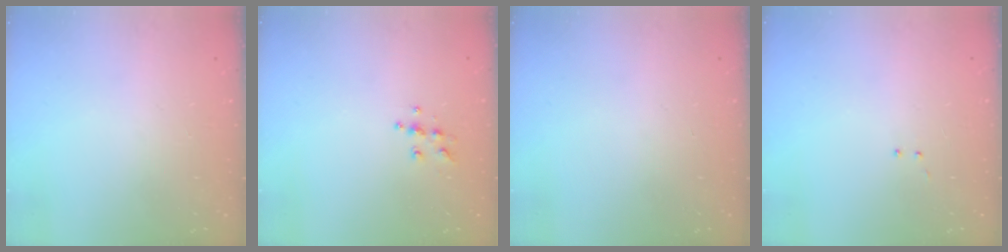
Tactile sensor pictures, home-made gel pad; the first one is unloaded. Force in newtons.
{"total": 6.9, "press": 6.9, "slide": 0.4}
{"total": 0.0}
{"total": 3.0, "press": 2.9, "slide": 0.7}